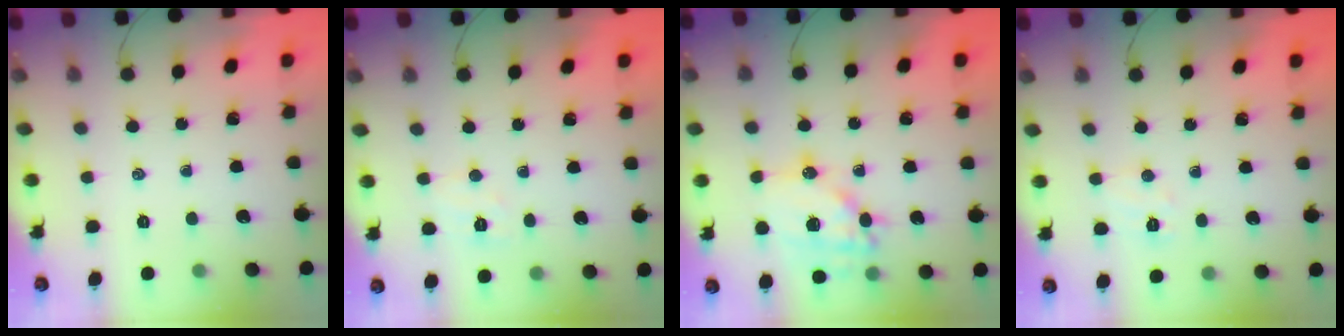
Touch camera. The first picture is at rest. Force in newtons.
{"total": 4.5, "press": 4.3, "slide": 1.0}
{"total": 16.8, "press": 16.5, "slide": 3.4}
{"total": 5.4, "press": 5.3, "slide": 1.1}